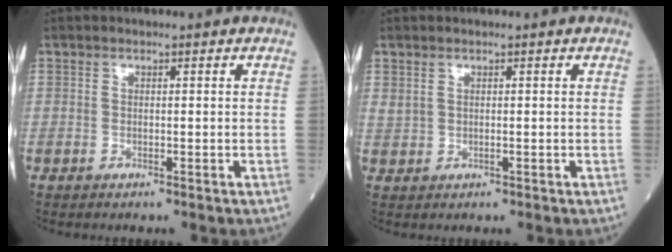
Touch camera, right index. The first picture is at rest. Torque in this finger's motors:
{"motor_torque": [0.30, 0.30, 0.04, 0.01]}